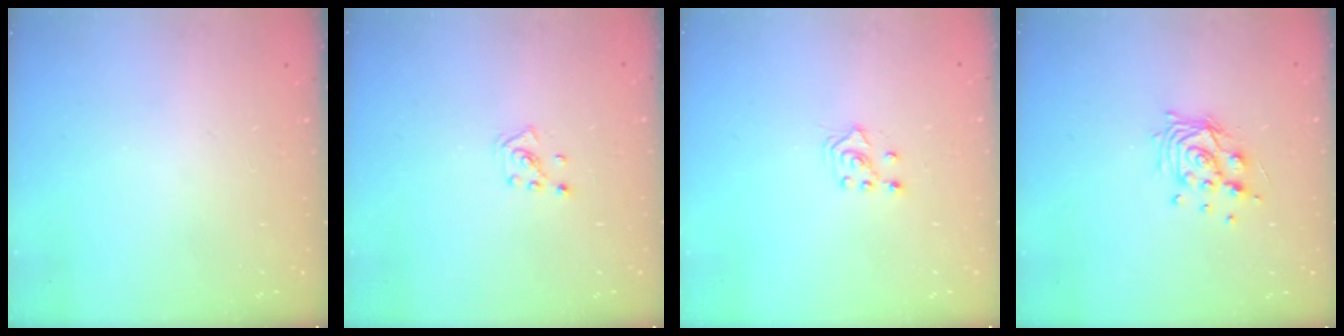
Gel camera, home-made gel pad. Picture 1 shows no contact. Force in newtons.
{"total": 2.6, "press": 2.6, "slide": 0.5}
{"total": 3.5, "press": 3.4, "slide": 0.8}
{"total": 10.5, "press": 10.5, "slide": 0.6}